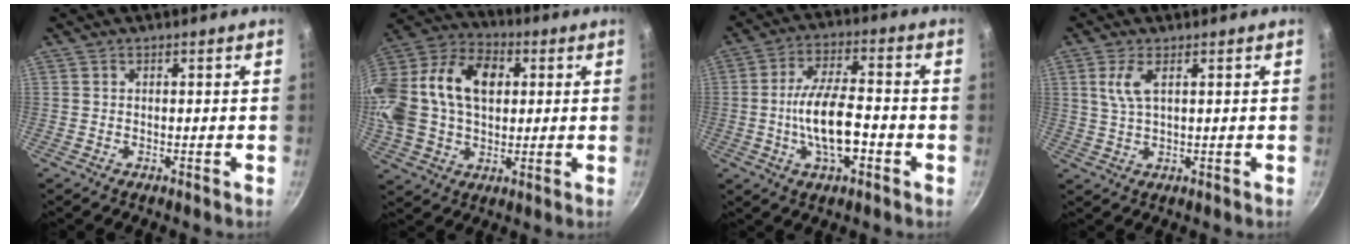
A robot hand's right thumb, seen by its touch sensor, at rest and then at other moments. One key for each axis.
{"total": 23.9, "fx": 3.9, "fy": 16.7, "fz": 16.7, "tx": -0.330, "ty": 0.037, "tz": 0.057}
{"total": 11.9, "fx": -2.7, "fy": 4.9, "fz": 10.5, "tx": -0.181, "ty": 0.025, "tz": -0.053}
{"total": 4.5, "fx": 1.6, "fy": 1.7, "fz": 3.8, "tx": -0.083, "ty": -0.003, "tz": 0.036}